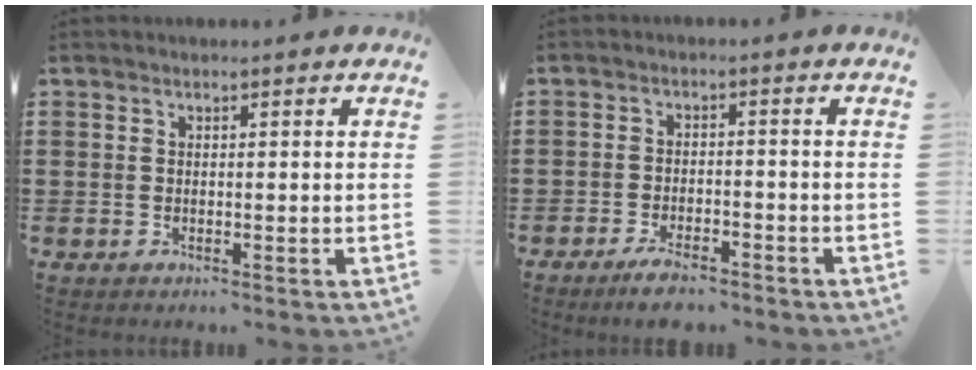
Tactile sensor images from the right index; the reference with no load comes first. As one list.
[{"total": 3.4, "force": [-3.0, 0.6, 1.4], "torque": [-0.025, 0.008, -0.059]}]